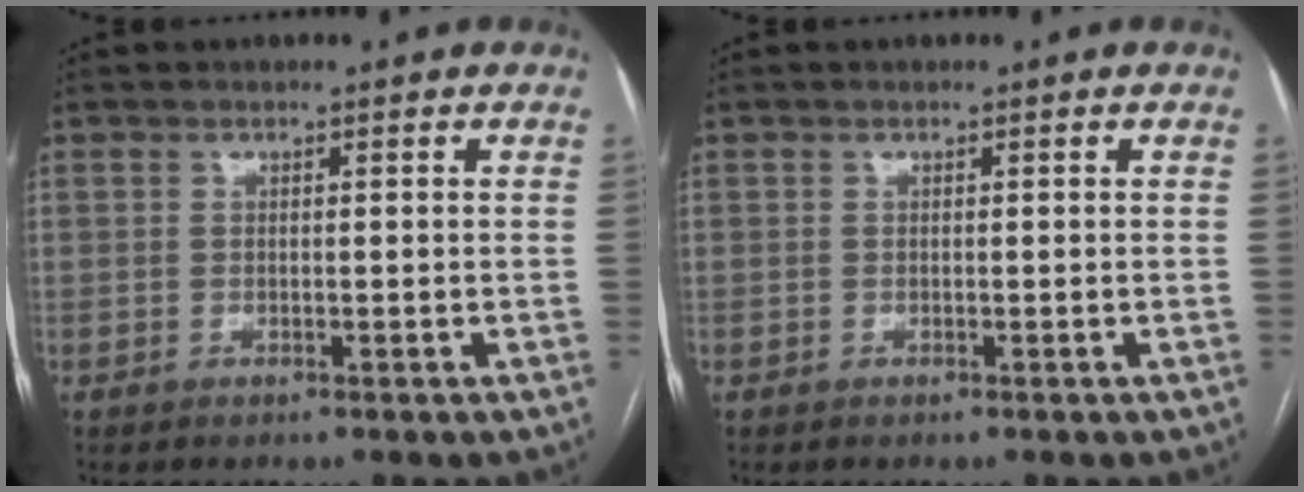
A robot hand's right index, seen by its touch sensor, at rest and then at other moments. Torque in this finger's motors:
{"motor_torque": [0.00, 0.00, 0.00, 0.01]}